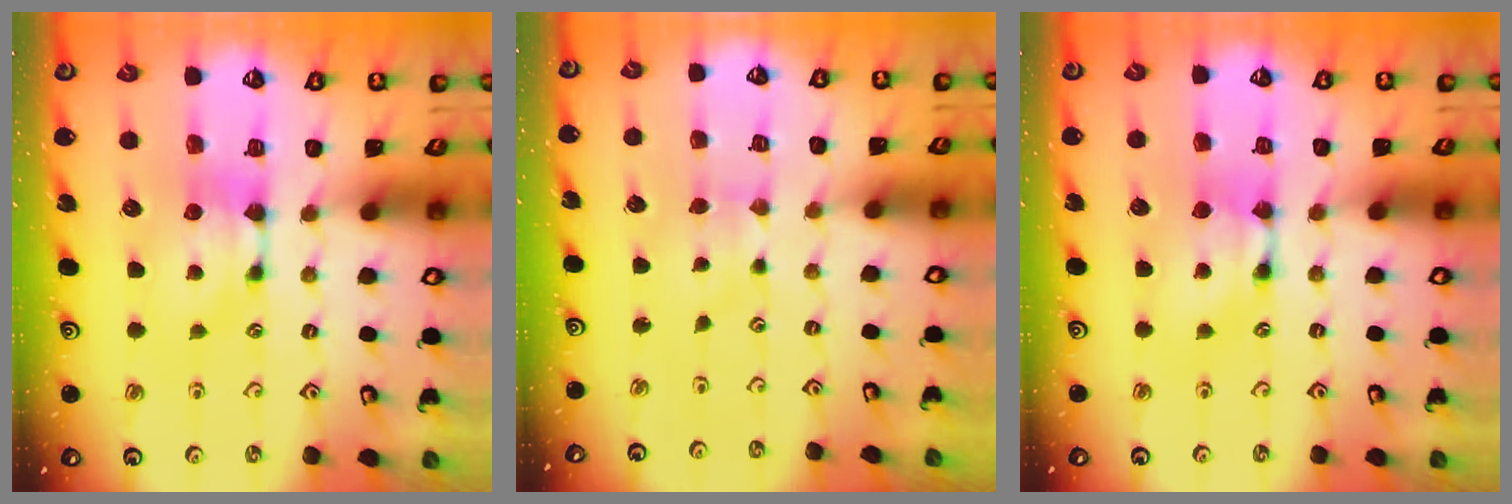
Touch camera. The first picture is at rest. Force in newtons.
{"total": 1.0, "press": 0.9, "slide": 0.3}
{"total": 1.5, "press": 1.5, "slide": 0.1}